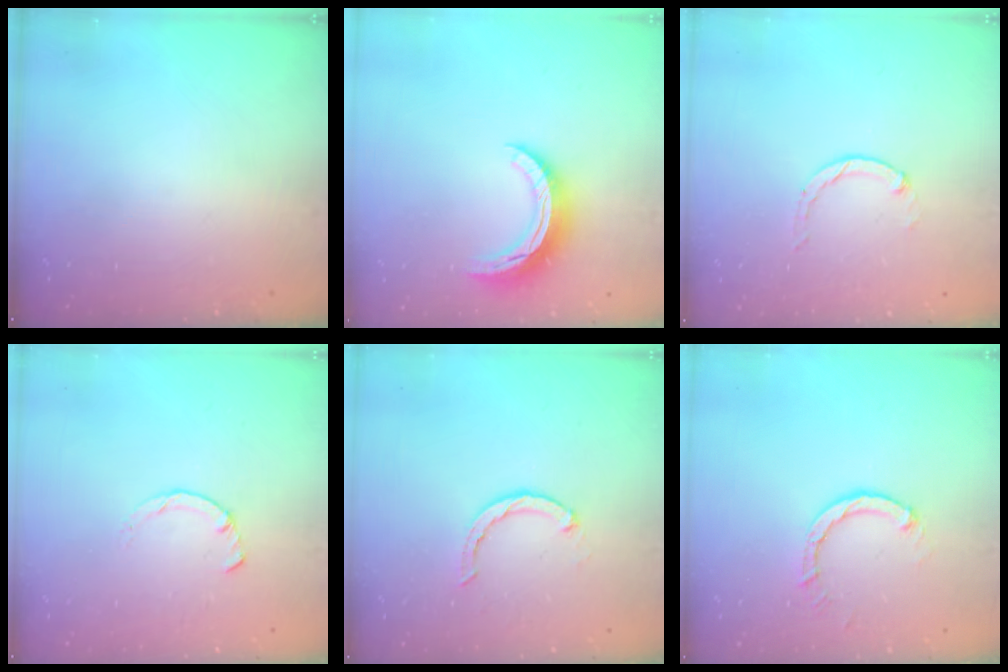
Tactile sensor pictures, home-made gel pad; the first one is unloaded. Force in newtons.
{"total": 9.9, "press": 9.9, "slide": 0.7}
{"total": 0.8, "press": 0.7, "slide": 0.2}
{"total": 2.3, "press": 2.3, "slide": 0.1}
{"total": 2.1, "press": 2.0, "slide": 0.4}
{"total": 3.0, "press": 3.0, "slide": 0.3}